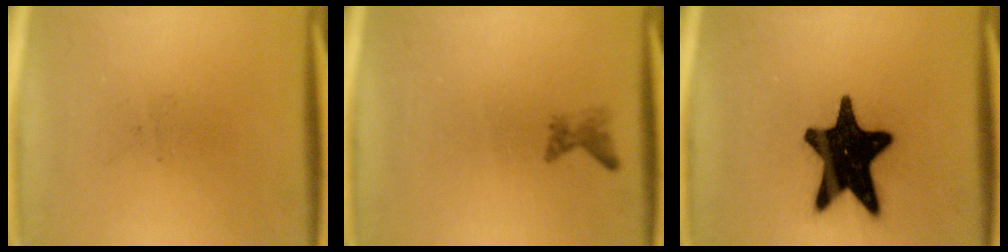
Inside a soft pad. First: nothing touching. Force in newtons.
{"total": 1.2}
{"total": 19.8}